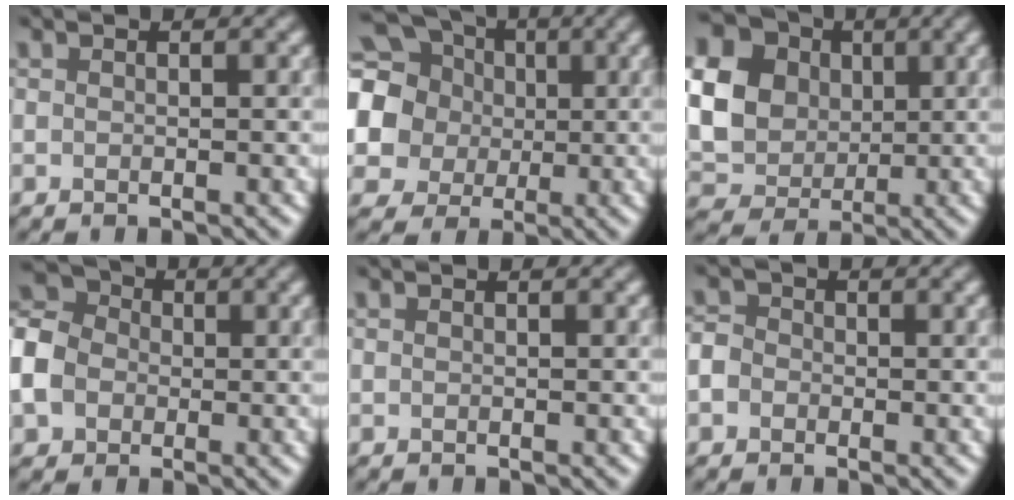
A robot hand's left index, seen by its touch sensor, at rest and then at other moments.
{"total": 14.4, "force": [2.5, 13.1, 5.5], "torque": [-0.168, 0.025, 0.018]}
{"total": 15.6, "force": [3.4, 13.6, 7.0], "torque": [-0.204, 0.006, 0.055]}
{"total": 7.3, "force": [-1.7, 5.9, 3.9], "torque": [-0.101, -0.010, -0.039]}
{"total": 0.0}
{"total": 2.3, "force": [-0.5, 2.0, 0.9], "torque": [-0.005, 0.008, -0.021]}